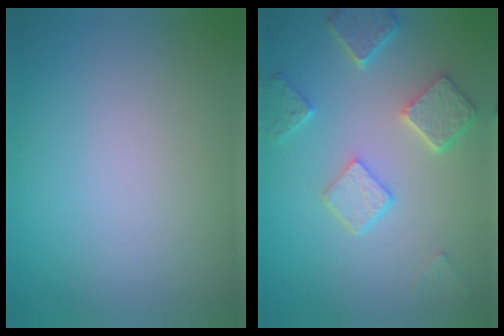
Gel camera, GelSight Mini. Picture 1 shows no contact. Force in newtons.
{"total": 4.6, "press": 3.6, "slide": 2.8}